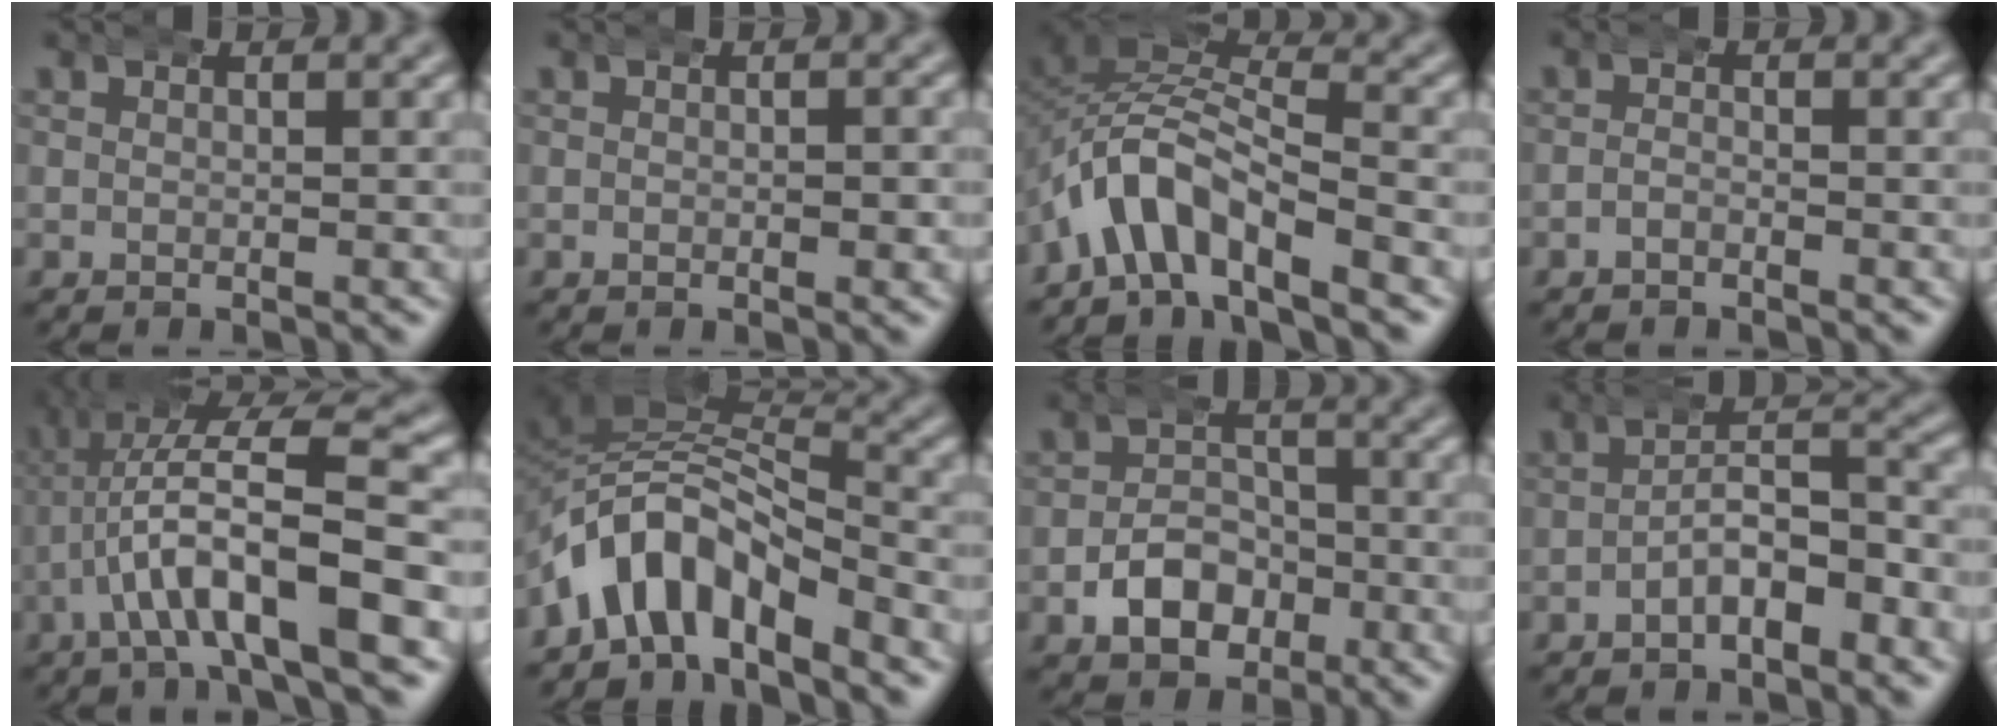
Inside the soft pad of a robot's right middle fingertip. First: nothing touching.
{"total": 0.7, "force": [-0.1, 0.4, 0.6], "torque": [-0.011, 0.000, -0.004]}
{"total": 6.5, "force": [-3.0, 4.6, 3.5], "torque": [-0.084, -0.010, -0.055]}
{"total": 1.3, "force": [-1.2, 0.1, 0.4], "torque": [-0.005, -0.005, -0.024]}
{"total": 8.9, "force": [-1.0, 3.3, 8.2], "torque": [-0.148, 0.000, -0.009]}
{"total": 8.7, "force": [-4.2, 6.2, 4.4], "torque": [-0.108, -0.023, -0.064]}
{"total": 4.8, "force": [-2.5, 3.6, 2.2], "torque": [-0.020, -0.003, -0.045]}
{"total": 4.6, "force": [-3.0, 1.9, 2.9], "torque": [-0.024, 0.000, -0.052]}